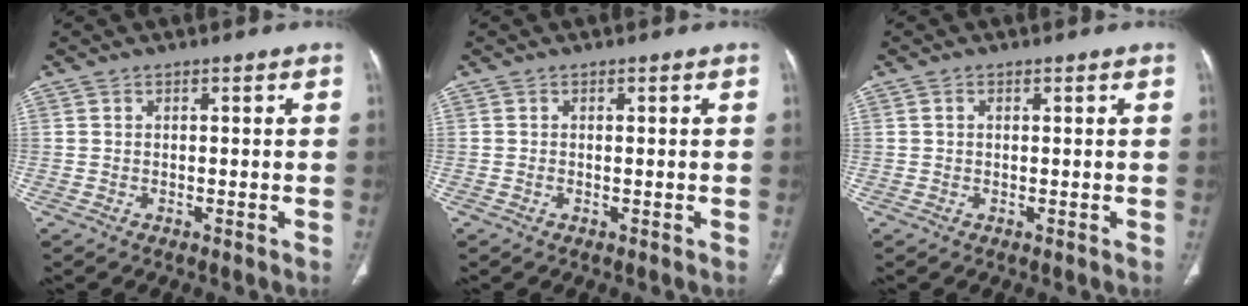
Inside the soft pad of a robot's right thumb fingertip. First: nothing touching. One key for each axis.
{"total": 0.0}
{"total": 0.7, "fx": 0.2, "fy": 0.5, "fz": 0.4, "tx": -0.008, "ty": 0.003, "tz": 0.004}